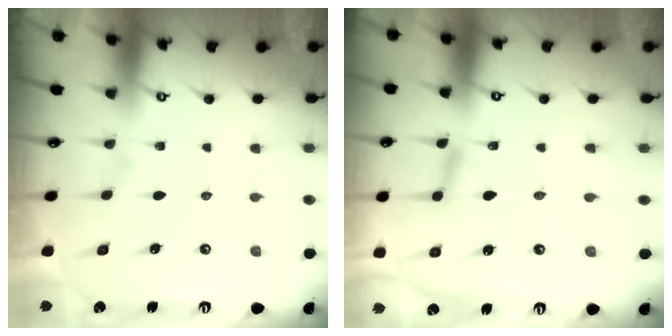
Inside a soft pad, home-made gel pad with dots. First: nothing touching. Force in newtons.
{"total": 3.4, "press": 3.3, "slide": 0.3}